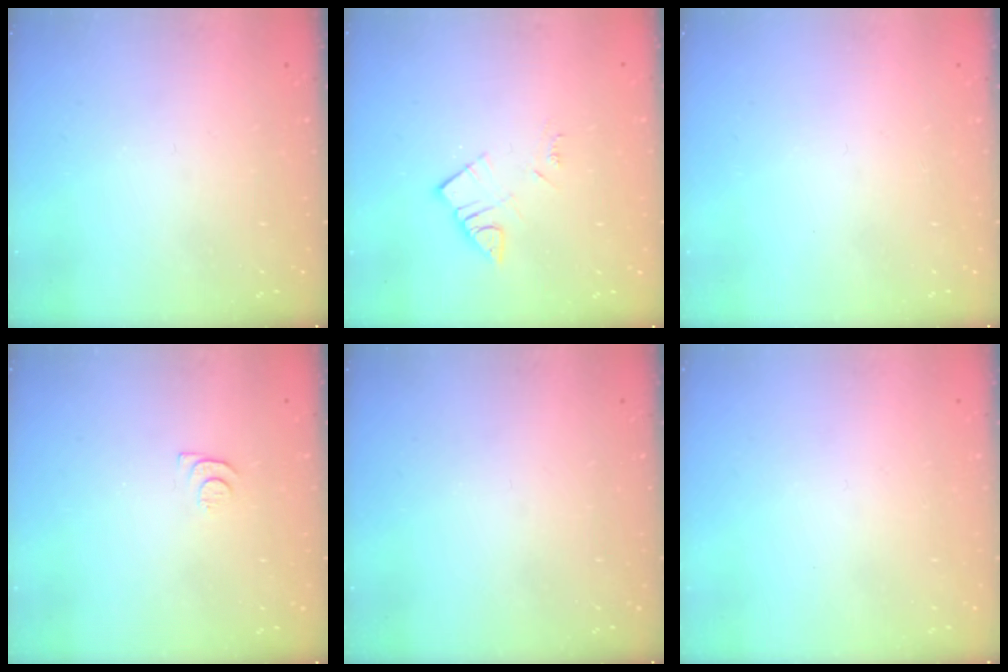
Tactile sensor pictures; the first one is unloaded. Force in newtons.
{"total": 5.0, "press": 5.0, "slide": 0.2}
{"total": 1.6, "press": 1.6, "slide": 0.1}
{"total": 4.1, "press": 4.0, "slide": 0.6}
{"total": 0.0}
{"total": 1.6, "press": 1.6, "slide": 0.1}